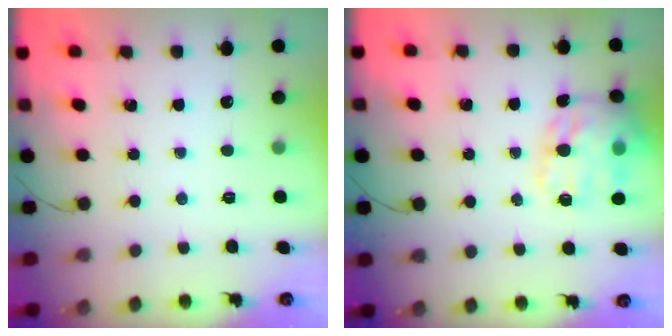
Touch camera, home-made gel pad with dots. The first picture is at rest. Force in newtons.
{"total": 18.7, "press": 18.6, "slide": 2.3}